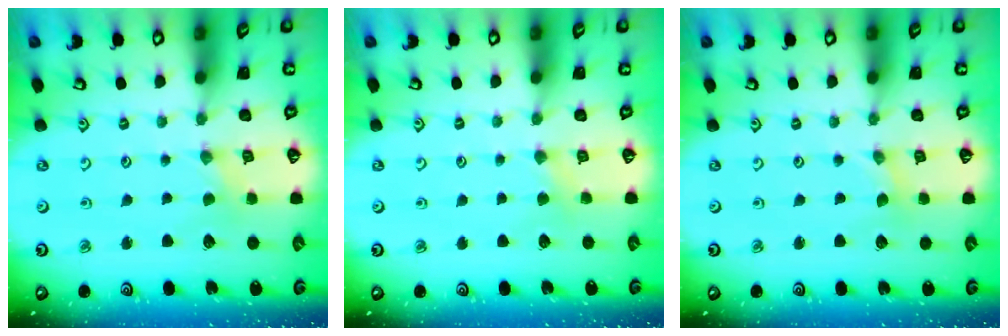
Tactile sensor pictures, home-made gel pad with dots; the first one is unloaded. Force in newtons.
{"total": 3.0, "press": 3.0, "slide": 0.5}
{"total": 0.0}